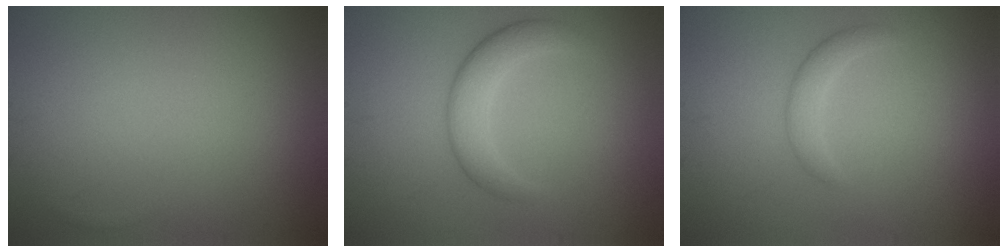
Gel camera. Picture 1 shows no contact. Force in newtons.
{"total": 3.2, "press": 3.2, "slide": 0.0}
{"total": 1.6, "press": 1.6, "slide": 0.1}